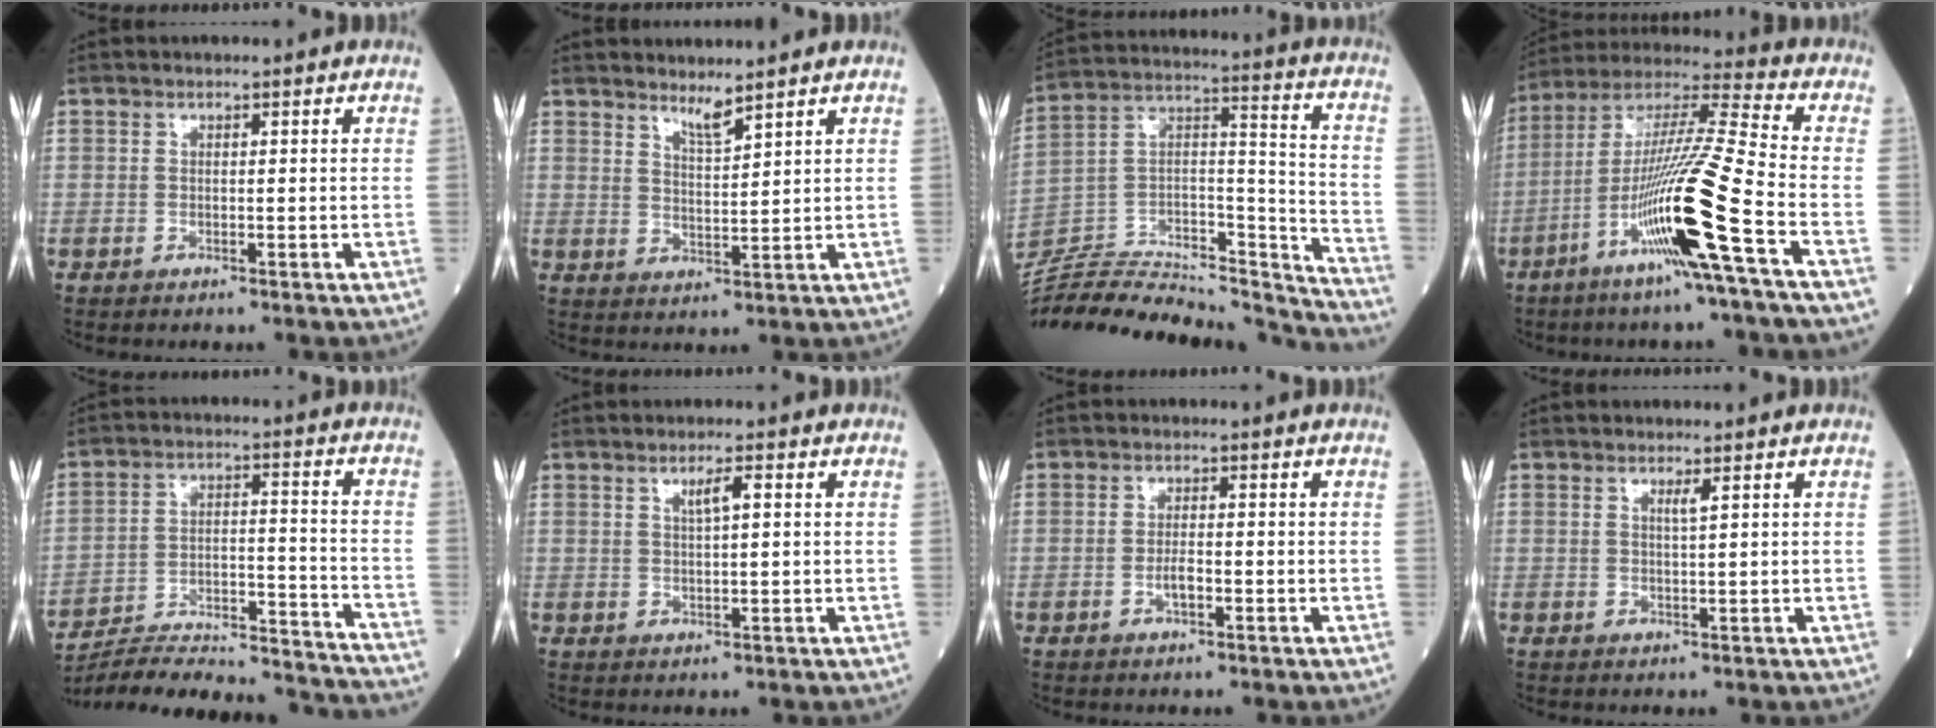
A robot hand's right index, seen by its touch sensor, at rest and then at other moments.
{"total": 2.8, "force": [2.6, -0.4, 1.1], "torque": [-0.023, -0.015, 0.051]}
{"total": 30.6, "force": [-28.8, 4.2, 9.3], "torque": [-0.146, 0.017, -0.442]}
{"total": 17.0, "force": [-6.7, -1.7, 15.5], "torque": [-0.296, -0.011, -0.129]}
{"total": 26.0, "force": [-24.7, 1.9, 8.0], "torque": [-0.103, -0.008, -0.351]}
{"total": 2.2, "force": [0.9, 0.1, 2.0], "torque": [-0.037, 0.000, 0.016]}
{"total": 1.2, "force": [-0.5, 0.3, 1.1], "torque": [-0.022, 0.001, -0.009]}
{"total": 1.2, "force": [0.6, -0.2, 0.9], "torque": [-0.021, -0.006, 0.012]}